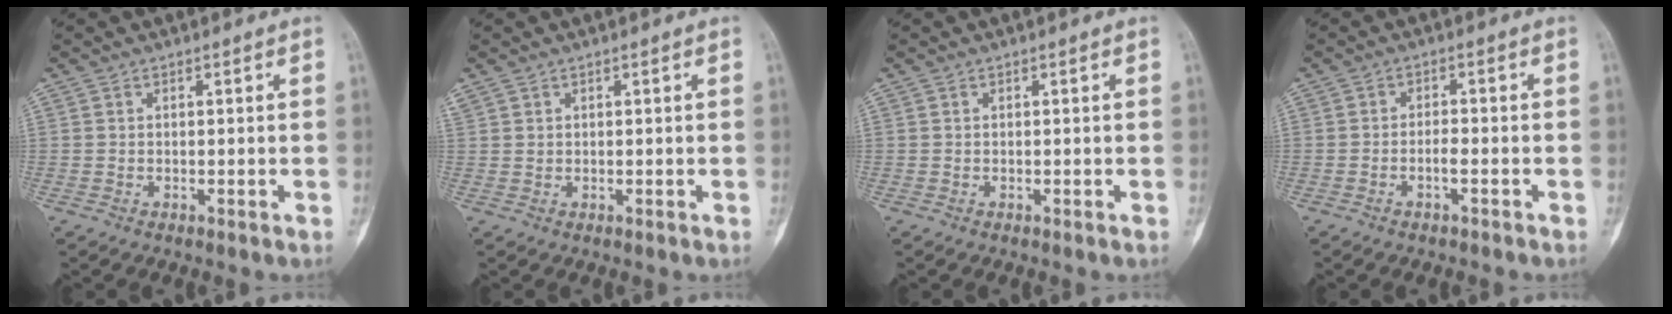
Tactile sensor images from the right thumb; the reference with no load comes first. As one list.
[{"total": 1.1, "force": [0.8, 0.7, 0.3], "torque": [-0.007, 0.006, 0.018]}, {"total": 0.0}, {"total": 2.1, "force": [-1.1, 0.6, 1.7], "torque": [-0.033, 0.012, -0.023]}]